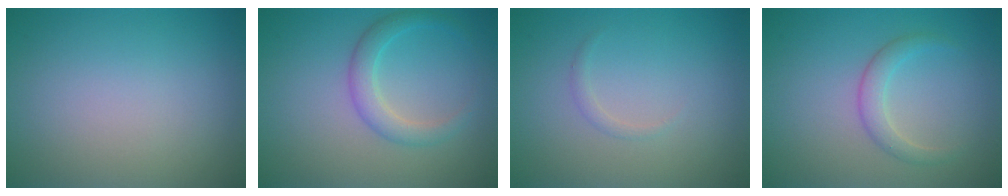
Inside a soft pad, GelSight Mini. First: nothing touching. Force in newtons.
{"total": 2.5, "press": 2.5, "slide": 0.0}
{"total": 0.7, "press": 0.7, "slide": 0.1}
{"total": 1.9, "press": 1.9, "slide": 0.1}